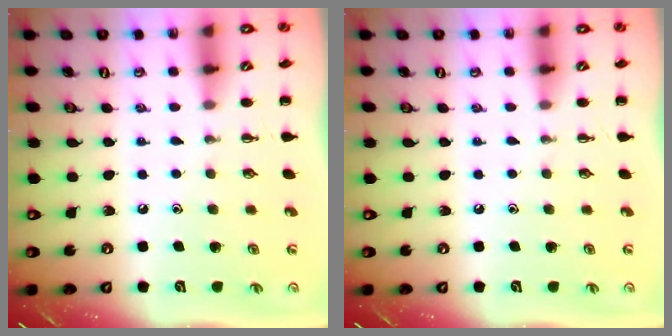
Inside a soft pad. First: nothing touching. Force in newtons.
{"total": 0.0}